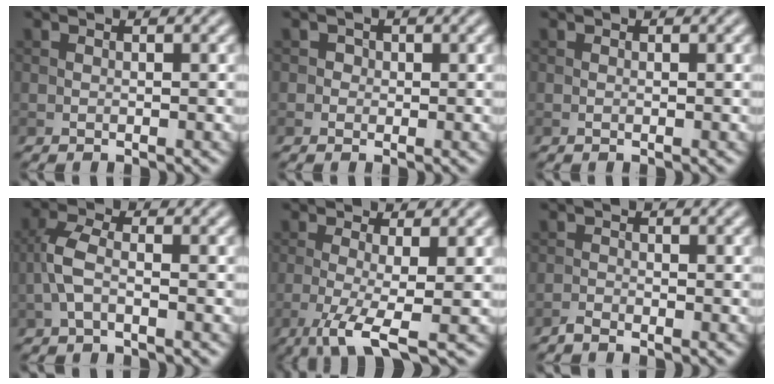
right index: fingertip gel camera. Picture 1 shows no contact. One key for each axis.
{"total": 0.9, "fx": 0.0, "fy": 0.9, "fz": 0.2, "tx": 0.003, "ty": -0.001, "tz": -0.001}
{"total": 0.0}
{"total": 2.9, "fx": -0.9, "fy": 1.1, "fz": 2.6, "tx": -0.061, "ty": 0.007, "tz": -0.025}
{"total": 5.3, "fx": -2.0, "fy": 1.0, "fz": 4.9, "tx": -0.092, "ty": -0.009, "tz": -0.044}
{"total": 1.0, "fx": -0.9, "fy": 0.1, "fz": 0.4, "tx": -0.008, "ty": 0.000, "tz": -0.022}